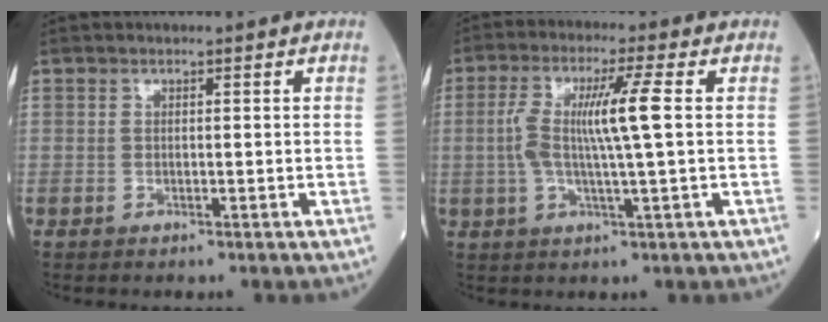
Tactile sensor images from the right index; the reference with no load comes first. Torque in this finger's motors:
{"motor_torque": [0.51, 0.20, 0.23, 0.13]}